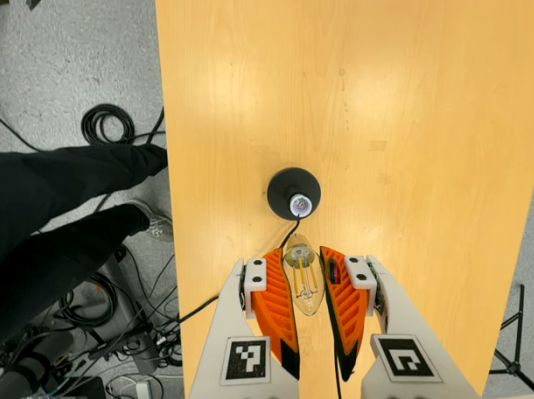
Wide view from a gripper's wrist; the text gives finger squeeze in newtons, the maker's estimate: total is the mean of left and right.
{"total": 21.9, "left": 25.1, "right": 18.7}